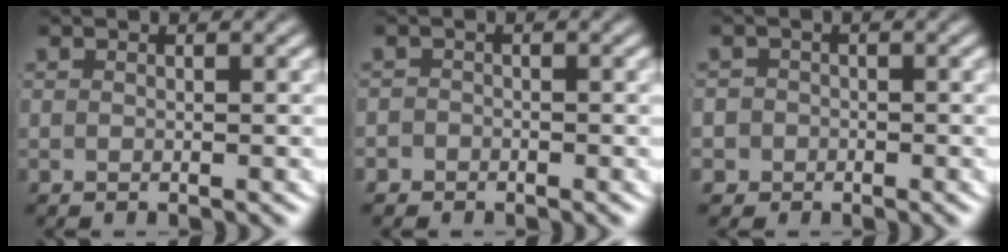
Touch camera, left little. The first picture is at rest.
{"total": 1.9, "force": [-1.2, 1.5, -0.3], "torque": [0.006, -0.008, -0.021]}
{"total": 4.2, "force": [-1.3, 4.0, 0.4], "torque": [-0.020, -0.010, -0.029]}